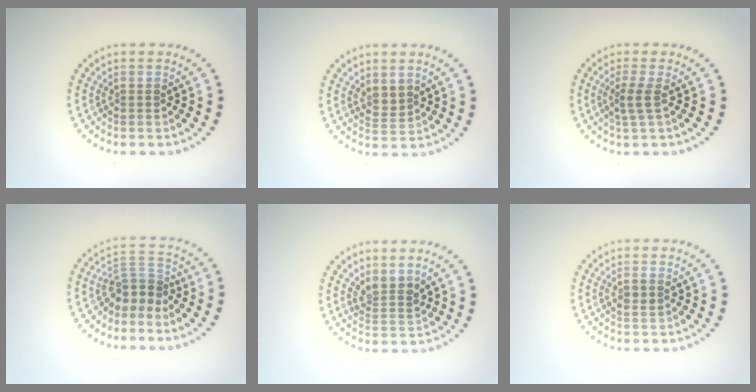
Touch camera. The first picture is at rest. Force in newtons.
{"total": 1.7, "press": 1.5, "slide": 0.9}
{"total": 2.0, "press": 1.4, "slide": 1.4}
{"total": 2.9, "press": 2.2, "slide": 1.9}
{"total": 2.4, "press": 1.9, "slide": 1.5}
{"total": 1.3, "press": 1.3, "slide": 0.3}